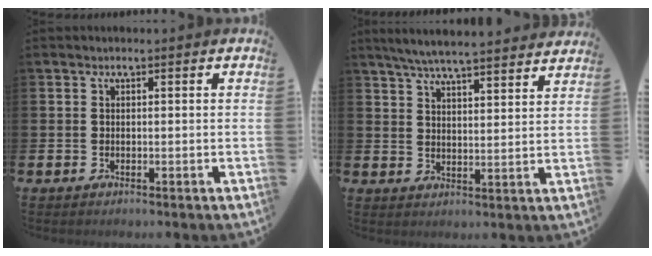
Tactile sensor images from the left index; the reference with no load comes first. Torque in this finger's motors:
{"motor_torque": [0.87, -1.27, 0.67, 0.21]}